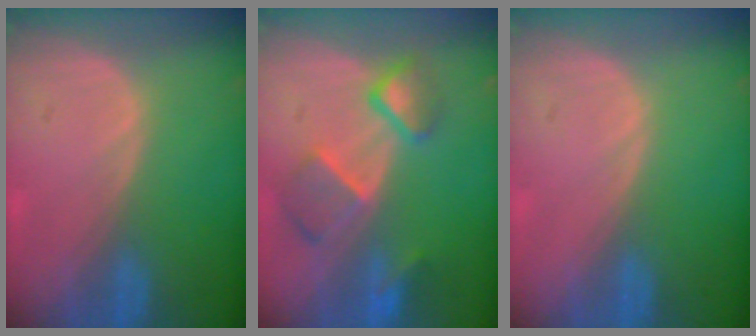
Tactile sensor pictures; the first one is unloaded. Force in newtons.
{"total": 7.6, "press": 6.7, "slide": 3.5}
{"total": 0.0}